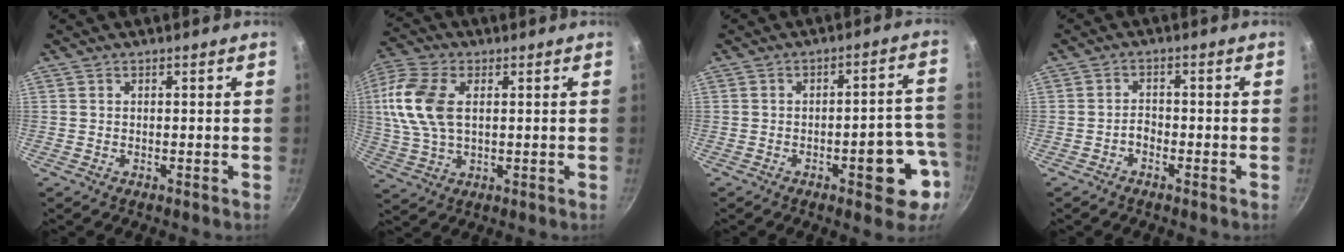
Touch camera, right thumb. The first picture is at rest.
{"total": 13.4, "force": [2.3, 7.9, 10.5], "torque": [-0.215, 0.007, 0.039]}
{"total": 10.6, "force": [-4.0, 4.2, 8.9], "torque": [-0.075, 0.038, -0.048]}
{"total": 1.9, "force": [-1.3, 1.1, 1.0], "torque": [-0.010, 0.017, -0.024]}